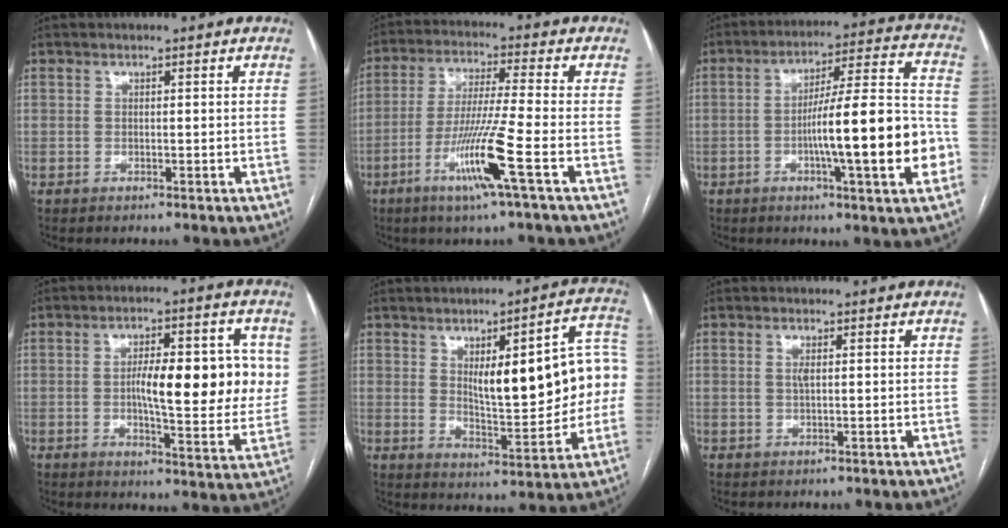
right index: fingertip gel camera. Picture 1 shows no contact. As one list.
[{"total": 10.8, "force": [-4.5, -1.5, 9.7], "torque": [-0.188, -0.022, -0.091]}, {"total": 17.5, "force": [-4.2, 1.0, 16.9], "torque": [-0.252, 0.013, -0.063]}, {"total": 14.4, "force": [1.6, 4.1, 13.8], "torque": [-0.187, 0.016, 0.024]}, {"total": 17.1, "force": [1.8, 4.6, 16.3], "torque": [-0.218, 0.029, 0.036]}, {"total": 1.3, "force": [0.4, 0.2, 1.3], "torque": [-0.030, 0.000, 0.007]}]